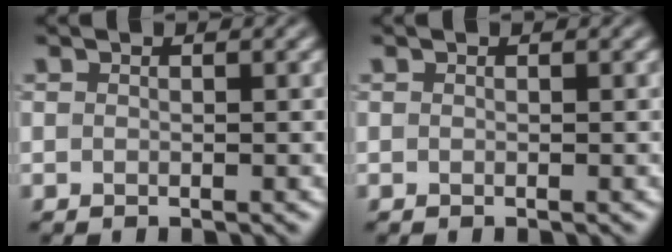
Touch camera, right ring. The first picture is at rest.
{"total": 0.0}